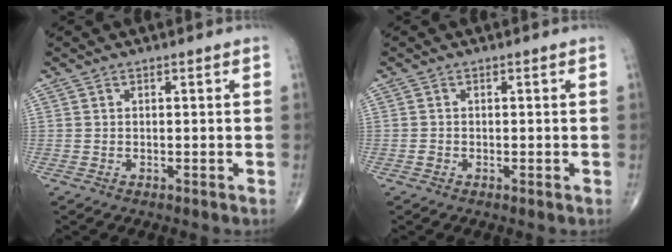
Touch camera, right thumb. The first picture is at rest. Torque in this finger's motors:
{"motor_torque": [0.08, 0.13, -0.02, -0.09, 0.03]}